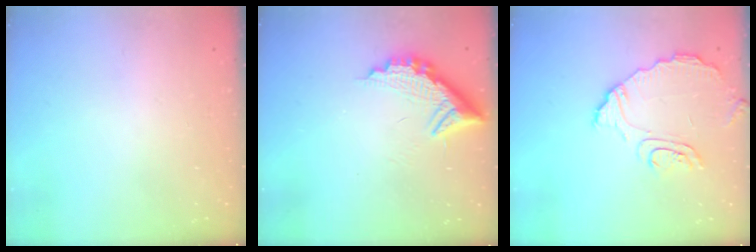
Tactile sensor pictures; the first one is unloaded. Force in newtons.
{"total": 11.8, "press": 11.8, "slide": 0.7}
{"total": 9.2, "press": 9.2, "slide": 0.7}